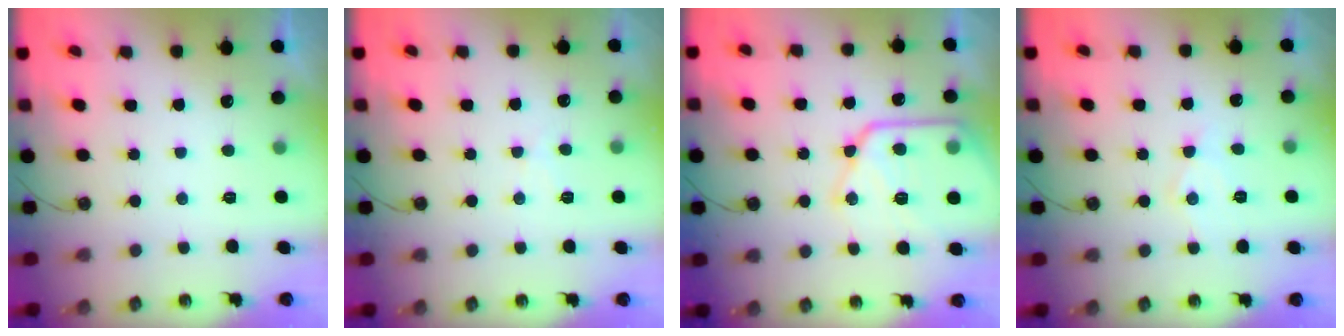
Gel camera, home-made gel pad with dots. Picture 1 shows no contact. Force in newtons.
{"total": 6.5, "press": 6.4, "slide": 0.7}
{"total": 16.3, "press": 16.3, "slide": 1.0}
{"total": 8.1, "press": 8.1, "slide": 0.2}